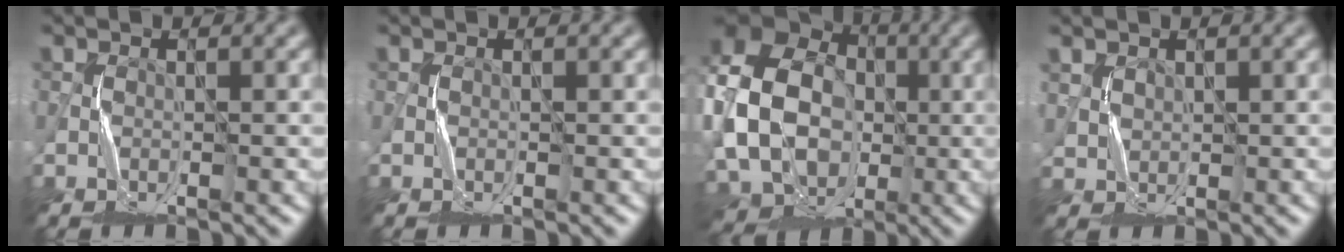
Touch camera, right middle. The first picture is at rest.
{"total": 0.0}
{"total": 15.7, "force": [-1.1, 12.4, 9.6], "torque": [-0.219, 0.001, -0.036]}
{"total": 1.7, "force": [1.2, 1.1, 0.6], "torque": [-0.019, 0.001, 0.035]}